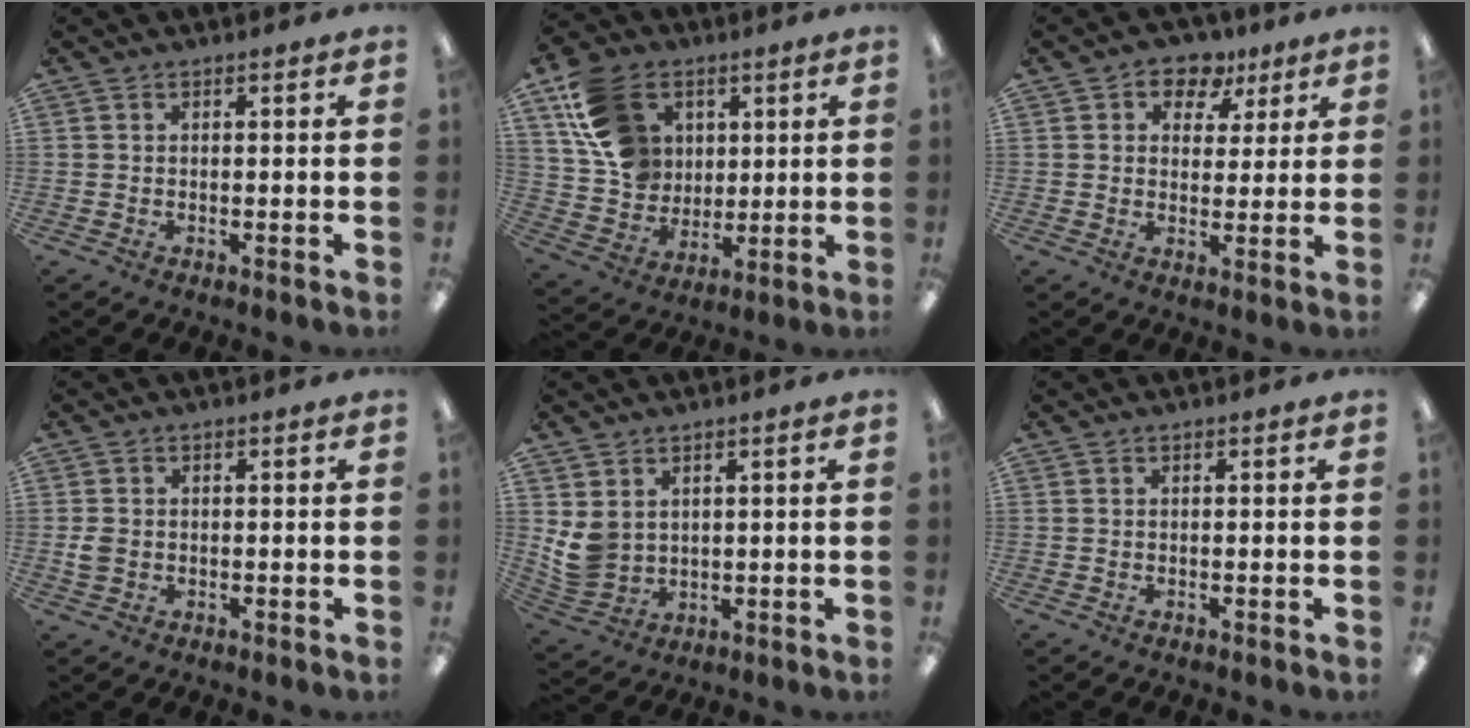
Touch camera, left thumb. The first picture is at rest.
{"total": 16.1, "force": [6.6, 12.7, 7.5], "torque": [-0.146, -0.009, 0.137]}
{"total": 7.4, "force": [4.4, 5.3, 2.6], "torque": [-0.034, -0.023, 0.076]}
{"total": 2.6, "force": [-0.1, 2.2, 1.3], "torque": [-0.015, 0.001, -0.003]}
{"total": 6.2, "force": [2.4, 5.1, 2.6], "torque": [-0.063, -0.010, 0.049]}
{"total": 0.0}